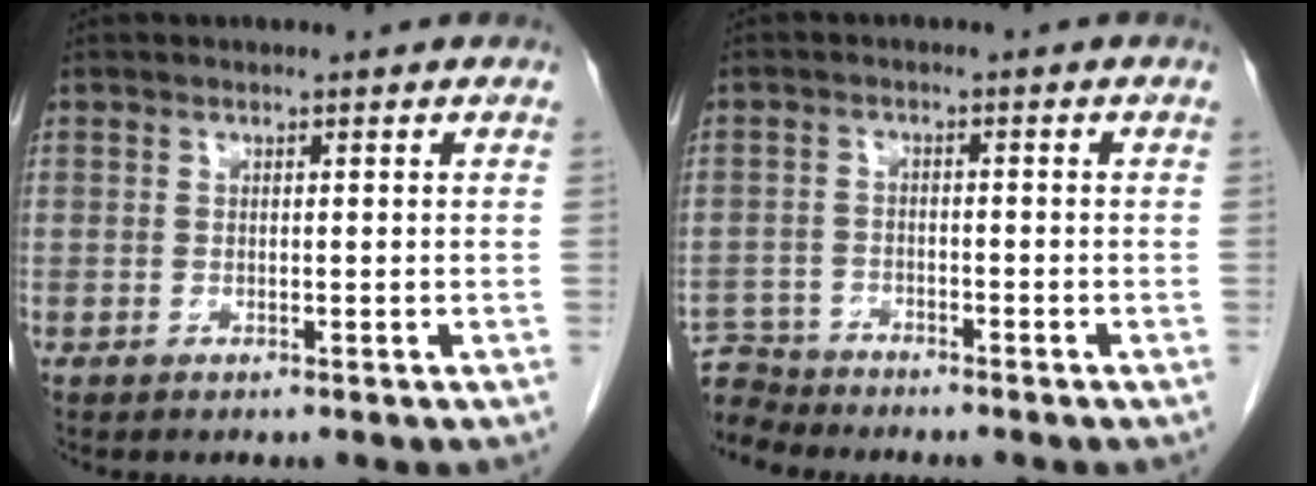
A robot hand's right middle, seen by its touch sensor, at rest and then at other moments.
{"total": 5.7, "force": [-5.6, 1.0, -0.7], "torque": [0.019, 0.000, -0.109]}